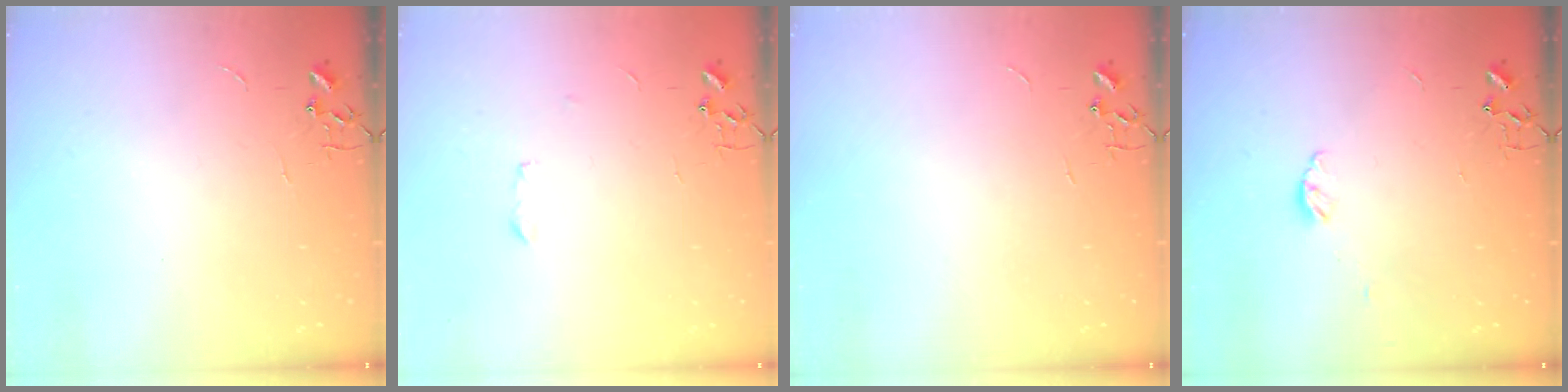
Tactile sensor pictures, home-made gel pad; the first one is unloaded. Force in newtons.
{"total": 3.2, "press": 3.2, "slide": 0.6}
{"total": 0.0}
{"total": 3.8, "press": 3.7, "slide": 0.4}